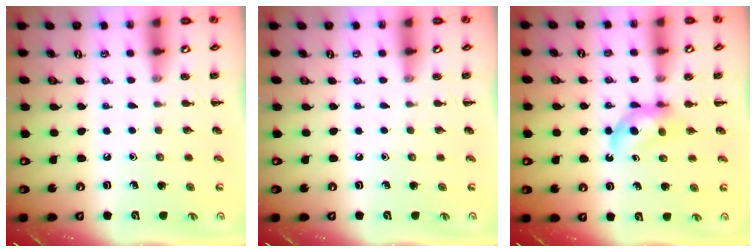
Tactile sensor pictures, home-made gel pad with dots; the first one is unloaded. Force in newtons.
{"total": 0.0}
{"total": 4.3, "press": 4.2, "slide": 0.9}